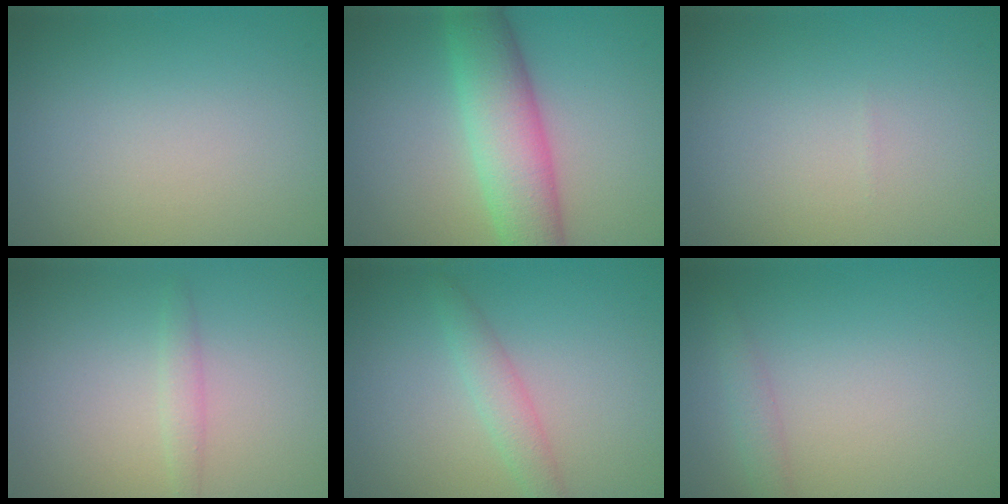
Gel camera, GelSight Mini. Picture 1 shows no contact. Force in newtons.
{"total": 6.5, "press": 6.5, "slide": 0.5}
{"total": 0.0}
{"total": 1.2, "press": 1.2, "slide": 0.1}
{"total": 2.1, "press": 2.1, "slide": 0.1}
{"total": 1.2, "press": 1.2, "slide": 0.1}